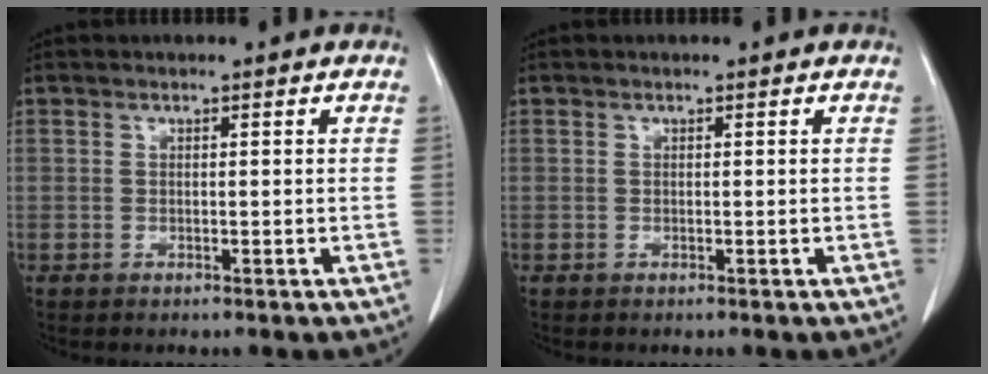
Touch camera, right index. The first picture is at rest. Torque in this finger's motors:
{"motor_torque": [-0.01, -0.01, 0.00, 0.00]}